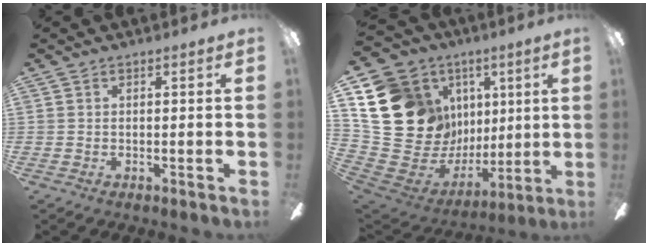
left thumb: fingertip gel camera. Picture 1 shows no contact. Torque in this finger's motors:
{"motor_torque": [2.54, 2.47, 1.88, -0.89, 0.41]}